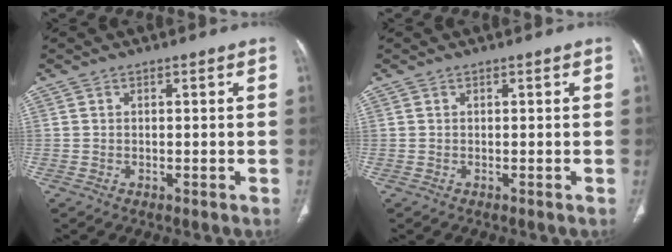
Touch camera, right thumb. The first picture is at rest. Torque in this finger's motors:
{"motor_torque": [0.00, 0.00, -0.05, -0.03, 0.00]}